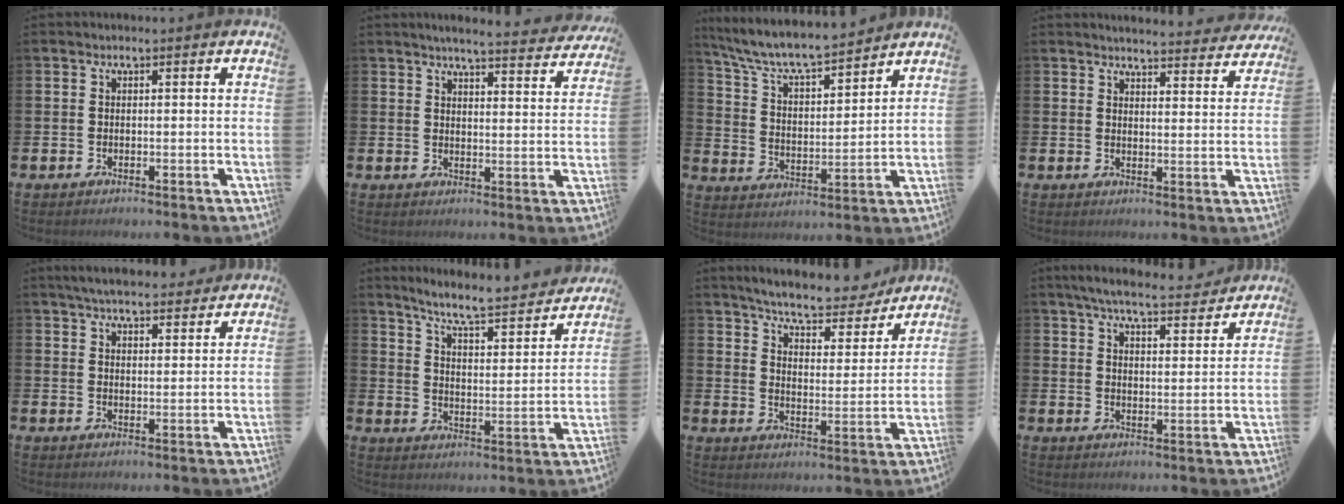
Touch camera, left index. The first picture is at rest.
{"total": 5.0, "force": [4.8, 0.0, 1.4], "torque": [-0.030, -0.035, 0.080]}
{"total": 8.2, "force": [7.7, 1.1, 2.5], "torque": [-0.085, -0.057, 0.134]}
{"total": 4.3, "force": [4.3, 0.2, 0.3], "torque": [-0.006, -0.033, 0.074]}
{"total": 5.3, "force": [5.1, 0.8, 1.1], "torque": [-0.023, -0.022, 0.090]}
{"total": 7.5, "force": [6.9, 0.6, 2.8], "torque": [-0.077, -0.054, 0.113]}
{"total": 7.5, "force": [7.2, 1.1, 2.1], "torque": [-0.056, -0.052, 0.121]}
{"total": 6.6, "force": [6.3, 0.7, 2.1], "torque": [-0.047, -0.039, 0.107]}